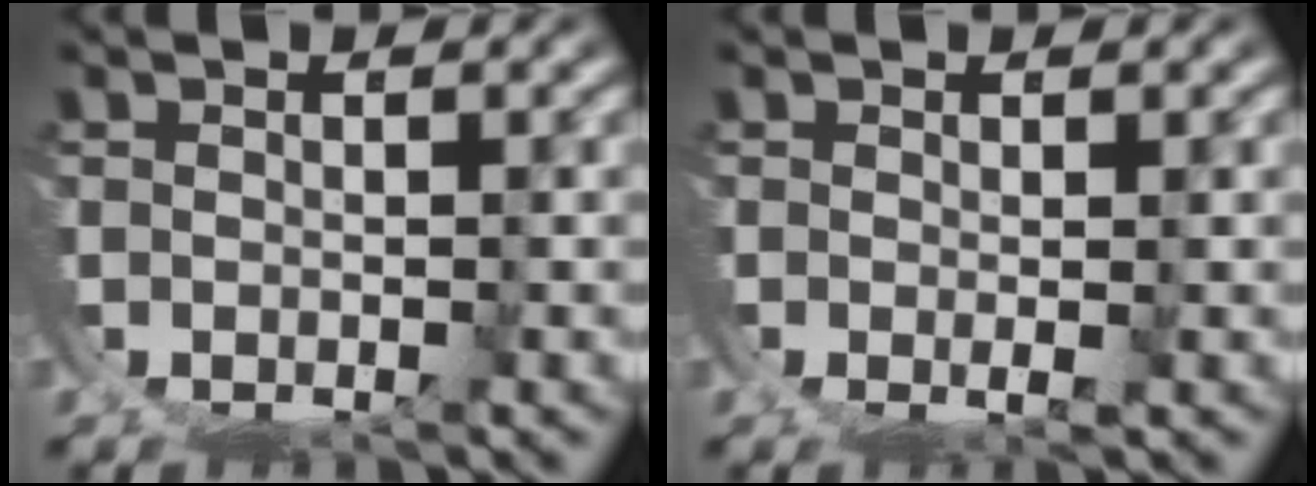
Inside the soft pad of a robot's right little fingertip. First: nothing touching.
{"total": 1.0, "force": [-0.1, -0.4, 1.0], "torque": [-0.022, -0.014, 0.007]}